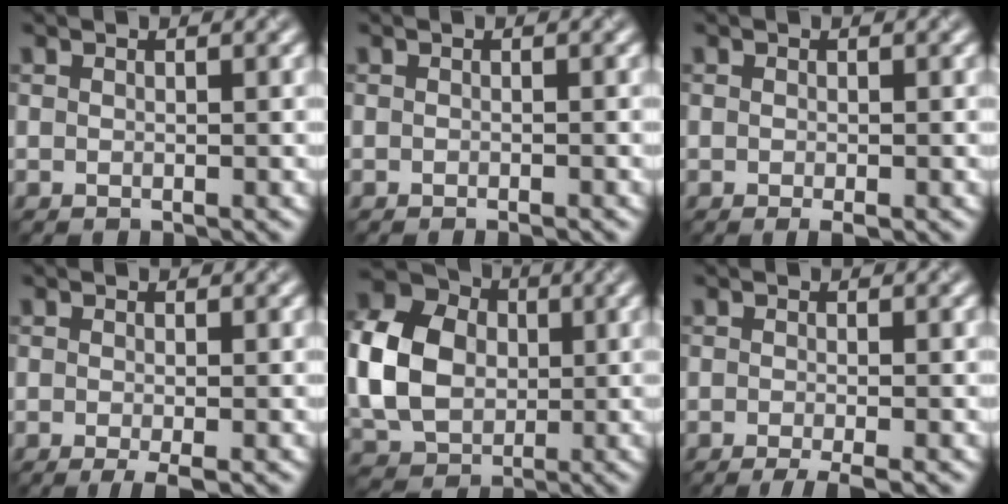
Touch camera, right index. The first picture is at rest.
{"total": 1.1, "force": [-0.8, 0.3, 0.7], "torque": [-0.001, 0.001, -0.010]}
{"total": 1.0, "force": [-0.7, 0.1, 0.7], "torque": [-0.008, 0.004, -0.003]}
{"total": 2.0, "force": [-1.1, 0.1, 1.6], "torque": [-0.024, -0.001, -0.009]}
{"total": 9.5, "force": [-0.3, 7.5, 5.8], "torque": [-0.146, 0.016, 0.000]}
{"total": 2.8, "force": [-1.6, 0.4, 2.3], "torque": [-0.032, 0.001, -0.023]}